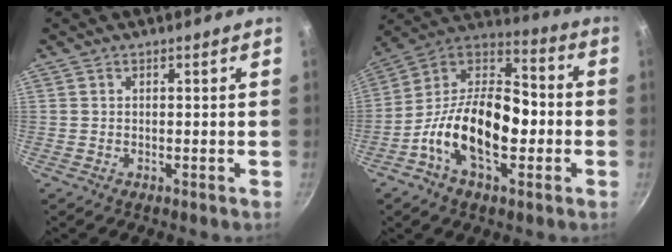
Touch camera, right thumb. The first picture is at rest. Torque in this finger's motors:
{"motor_torque": [0.61, 0.49, 1.53, -1.24, 0.49]}